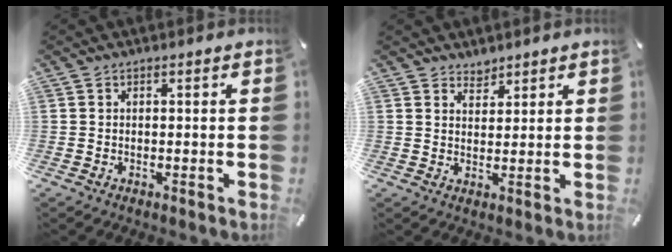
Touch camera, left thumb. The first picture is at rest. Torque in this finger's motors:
{"motor_torque": [0.48, 0.29, 0.04, -0.32, 0.04]}